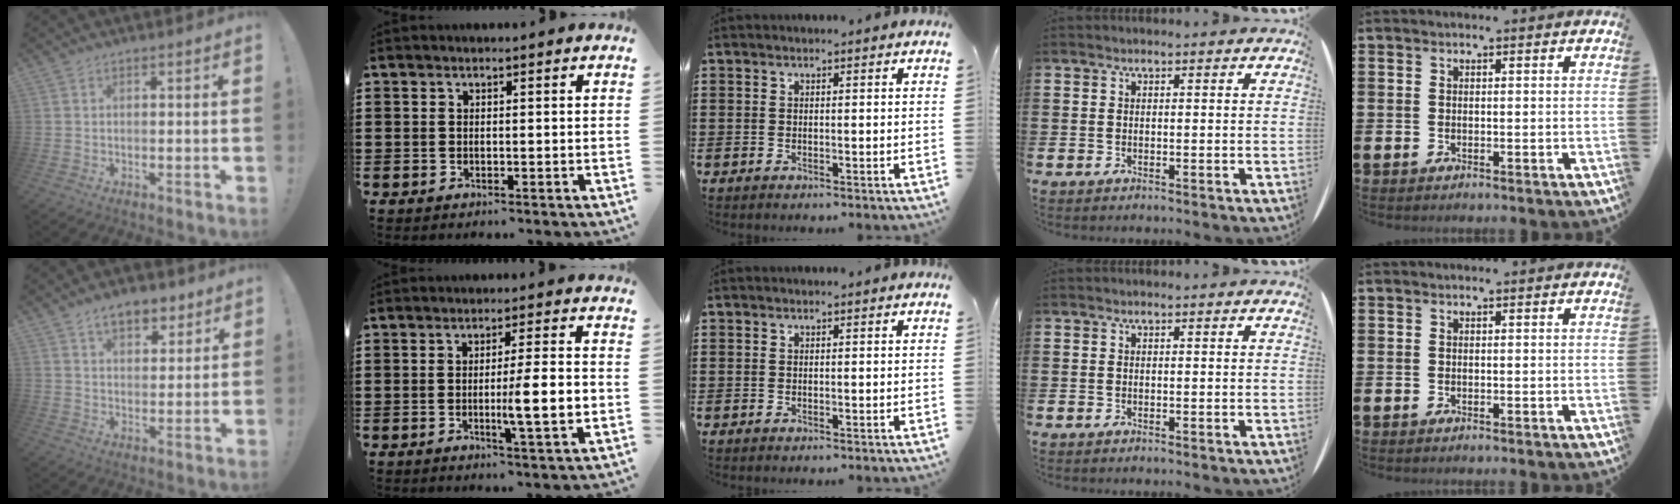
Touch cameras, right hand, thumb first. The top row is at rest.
{"thumb": {"total": 8.7, "force": [5.6, 5.0, 4.5], "torque": [-0.062, -0.020, 0.102]}, "index": {"total": 7.4, "force": [-1.3, 0.5, 7.3], "torque": [-0.111, -0.009, -0.023]}}